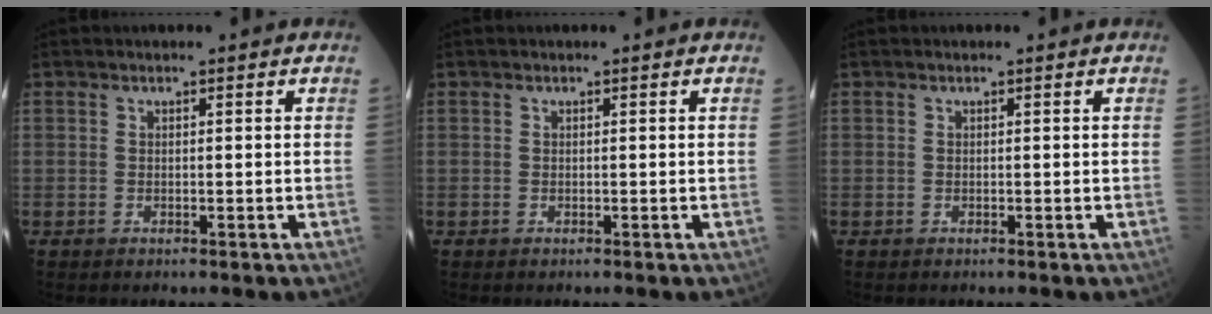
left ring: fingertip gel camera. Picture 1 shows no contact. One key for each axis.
{"total": 0.0}
{"total": 0.0}